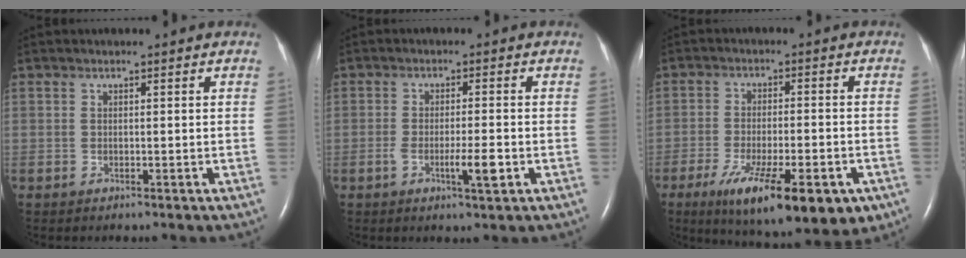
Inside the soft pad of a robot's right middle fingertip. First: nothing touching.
{"total": 4.1, "force": [-1.4, 0.2, 3.8], "torque": [-0.066, -0.004, -0.023]}
{"total": 16.9, "force": [-9.4, 4.6, 13.2], "torque": [-0.179, -0.029, -0.138]}